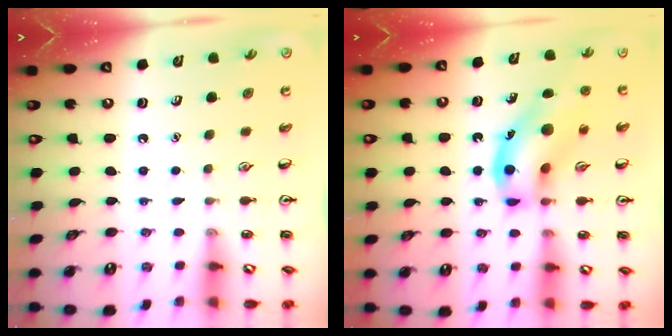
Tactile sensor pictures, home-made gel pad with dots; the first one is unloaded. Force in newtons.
{"total": 15.9, "press": 15.4, "slide": 3.6}